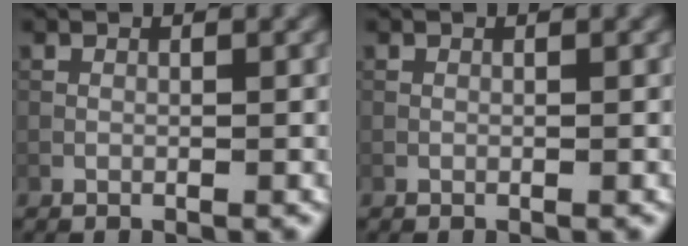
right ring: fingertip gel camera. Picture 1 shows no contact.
{"total": 0.0}